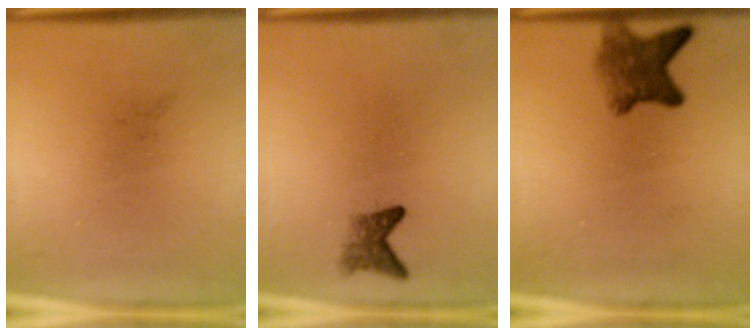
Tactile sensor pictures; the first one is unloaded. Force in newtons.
{"total": 2.4}
{"total": 5.2}